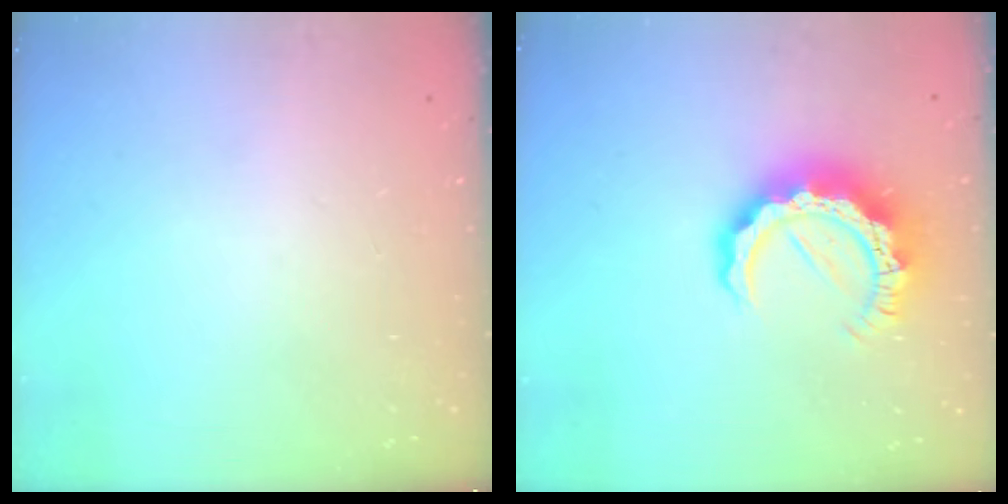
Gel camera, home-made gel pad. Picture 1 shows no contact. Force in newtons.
{"total": 12.5, "press": 12.5, "slide": 1.2}